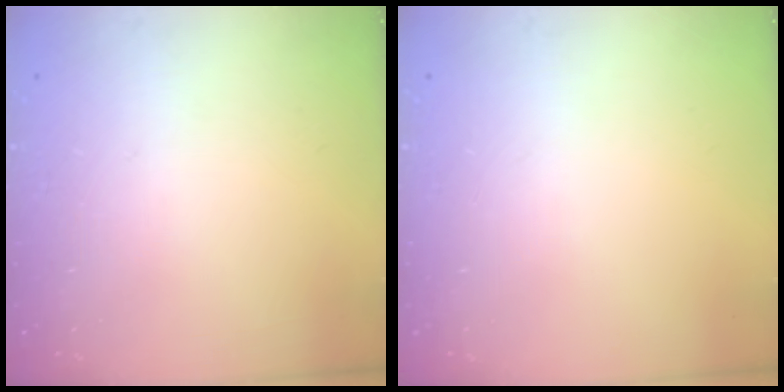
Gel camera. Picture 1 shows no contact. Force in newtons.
{"total": 0.0}